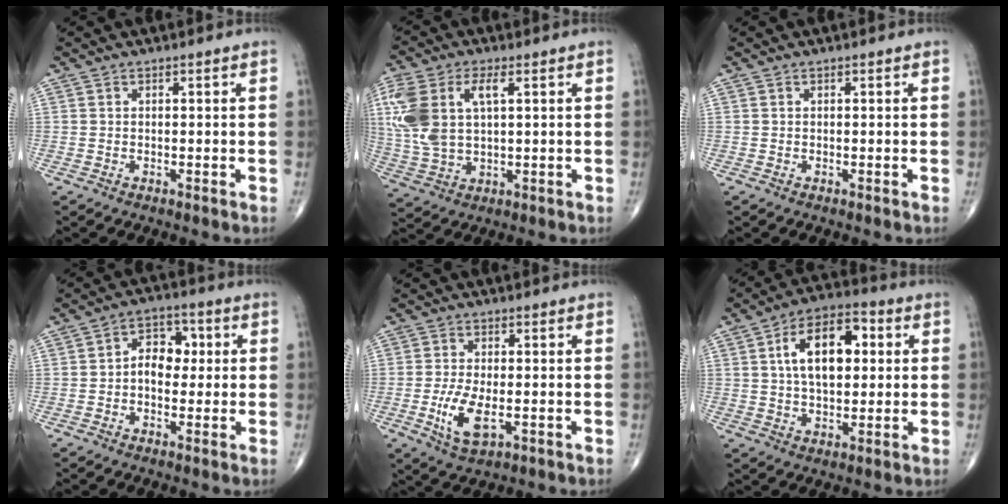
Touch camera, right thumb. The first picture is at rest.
{"total": 14.5, "force": [3.7, 7.6, 11.8], "torque": [-0.282, 0.009, 0.076]}
{"total": 0.0}
{"total": 7.0, "force": [0.2, 5.0, 4.9], "torque": [-0.050, 0.019, -0.005]}
{"total": 6.9, "force": [-1.7, 2.9, 6.0], "torque": [-0.120, -0.008, -0.027]}
{"total": 13.9, "force": [2.9, 7.7, 11.2], "torque": [-0.170, 0.014, 0.042]}